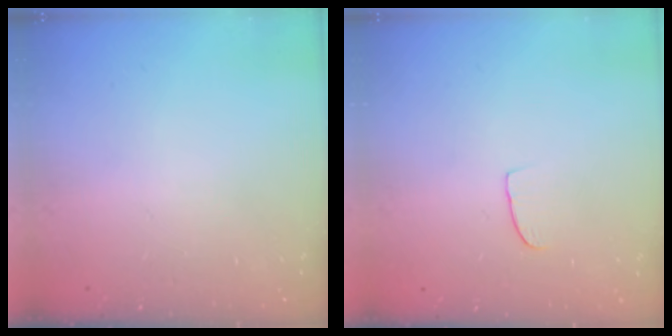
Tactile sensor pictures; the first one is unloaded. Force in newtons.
{"total": 3.7, "press": 3.7, "slide": 0.3}